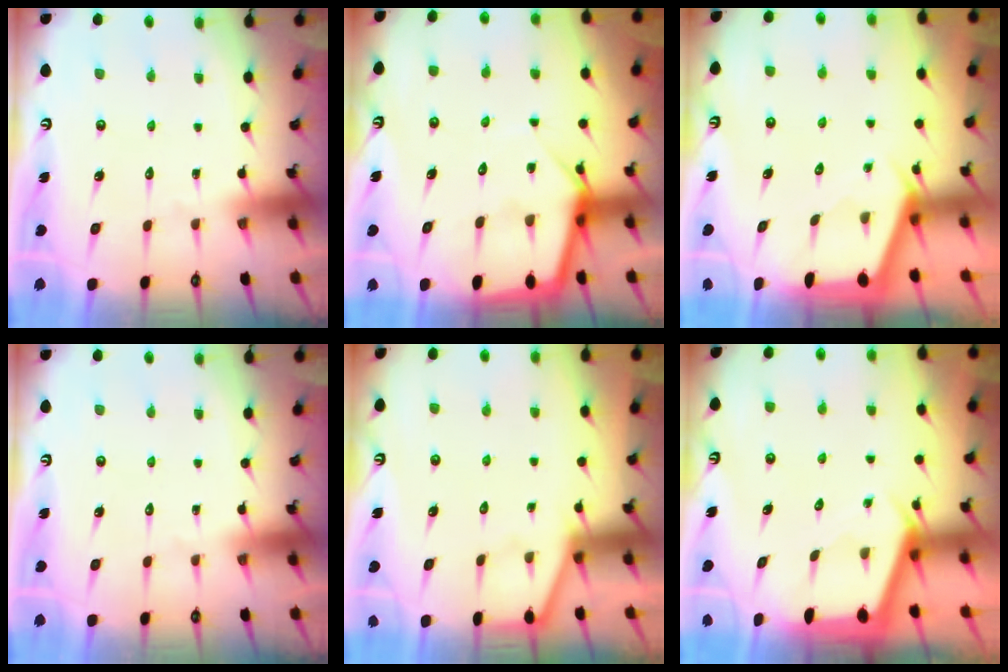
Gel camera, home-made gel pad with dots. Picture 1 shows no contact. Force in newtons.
{"total": 7.1, "press": 7.1, "slide": 0.5}
{"total": 2.4, "press": 2.4, "slide": 0.3}
{"total": 0.0}
{"total": 2.3, "press": 2.3, "slide": 0.2}
{"total": 2.5, "press": 2.5, "slide": 0.3}